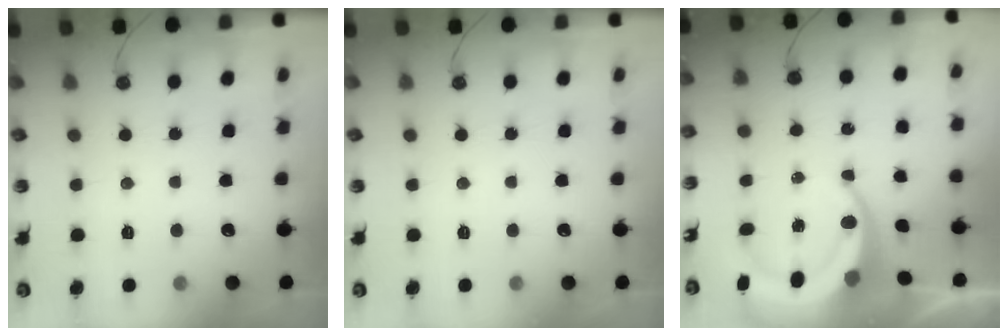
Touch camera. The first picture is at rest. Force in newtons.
{"total": 0.0}
{"total": 9.2, "press": 9.1, "slide": 1.3}